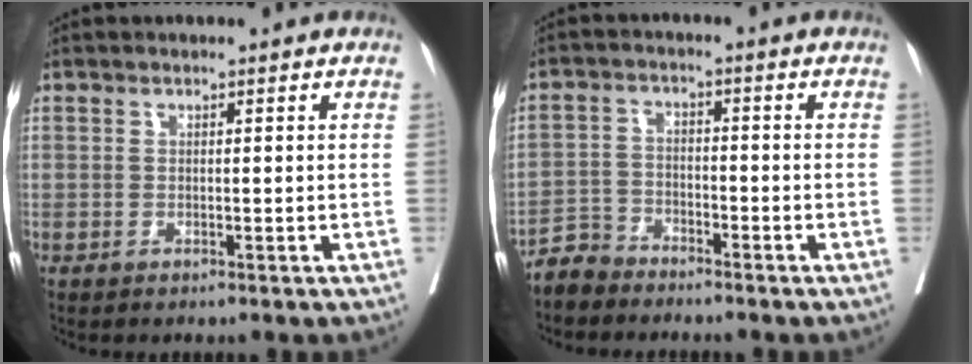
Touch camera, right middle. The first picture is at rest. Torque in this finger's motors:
{"motor_torque": [0.22, -0.28, 0.04, 0.02]}